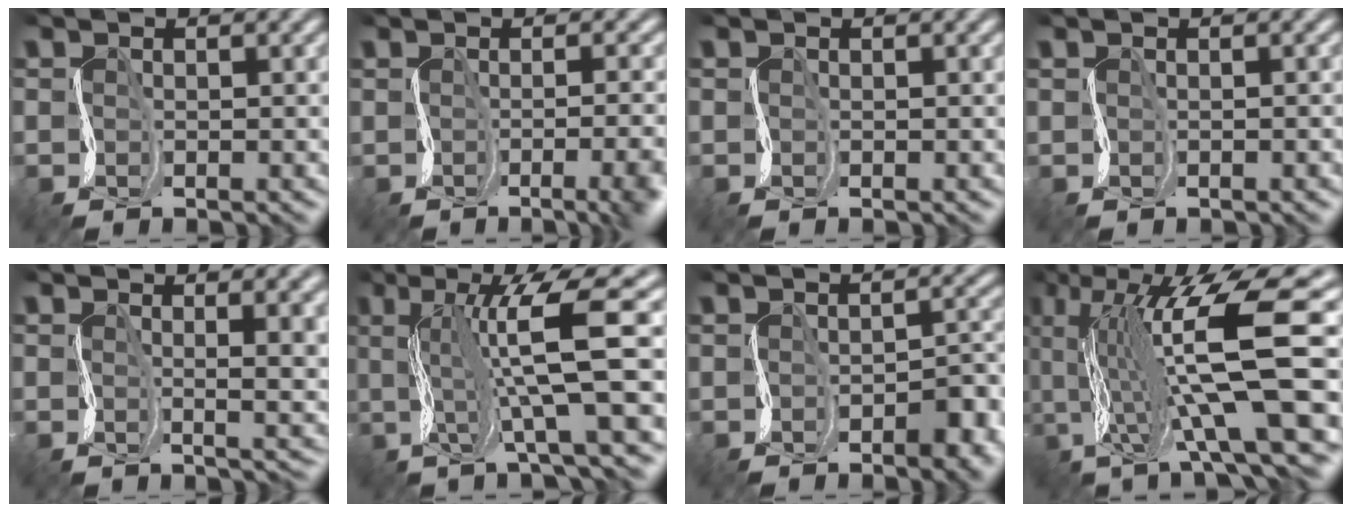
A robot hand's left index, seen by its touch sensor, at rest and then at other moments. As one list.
[{"total": 8.7, "force": [-1.8, 3.9, 7.5], "torque": [-0.042, -0.001, -0.009]}, {"total": 0.0}, {"total": 1.5, "force": [0.3, 0.7, 1.3], "torque": [0.000, 0.006, 0.003]}, {"total": 5.9, "force": [1.3, 2.6, 5.2], "torque": [-0.042, 0.001, 0.021]}, {"total": 9.7, "force": [1.4, 1.7, 9.5], "torque": [-0.132, 0.015, 0.023]}, {"total": 4.0, "force": [-2.0, 1.5, 3.2], "torque": [-0.043, 0.000, -0.026]}, {"total": 13.9, "force": [1.2, 4.2, 13.2], "torque": [-0.253, 0.022, 0.026]}]